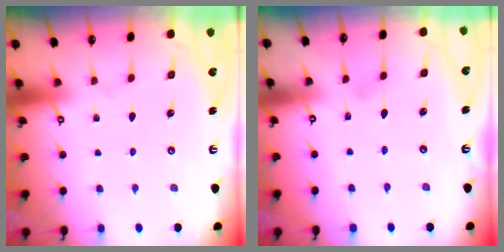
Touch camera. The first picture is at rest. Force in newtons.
{"total": 3.8, "press": 3.8, "slide": 0.4}